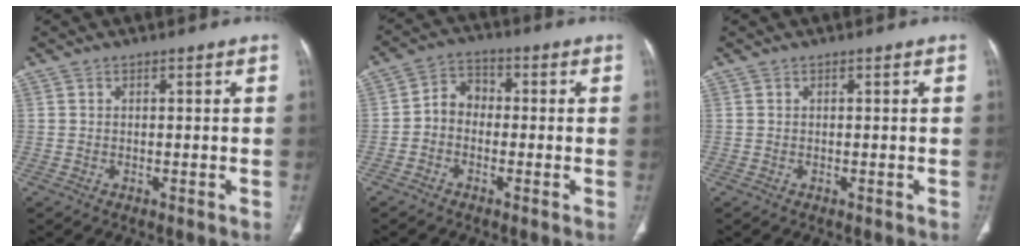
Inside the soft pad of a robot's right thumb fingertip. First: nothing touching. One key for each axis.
{"total": 5.3, "fx": -1.2, "fy": 4.3, "fz": 2.8, "tx": -0.028, "ty": 0.024, "tz": -0.038}
{"total": 0.0}